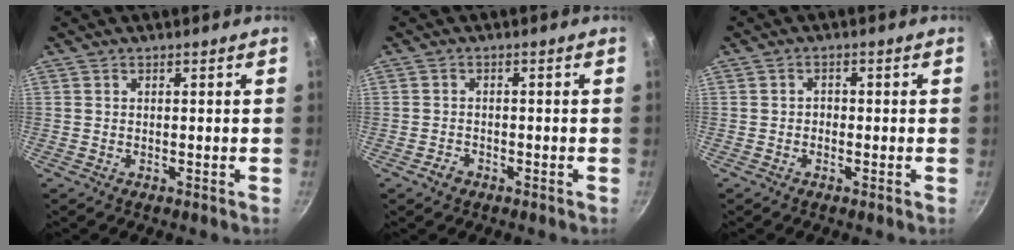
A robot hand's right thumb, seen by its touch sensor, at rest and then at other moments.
{"total": 1.9, "force": [-1.3, 1.3, 0.6], "torque": [-0.007, 0.013, -0.020]}
{"total": 1.2, "force": [-0.5, 1.0, 0.5], "torque": [-0.004, 0.005, -0.011]}